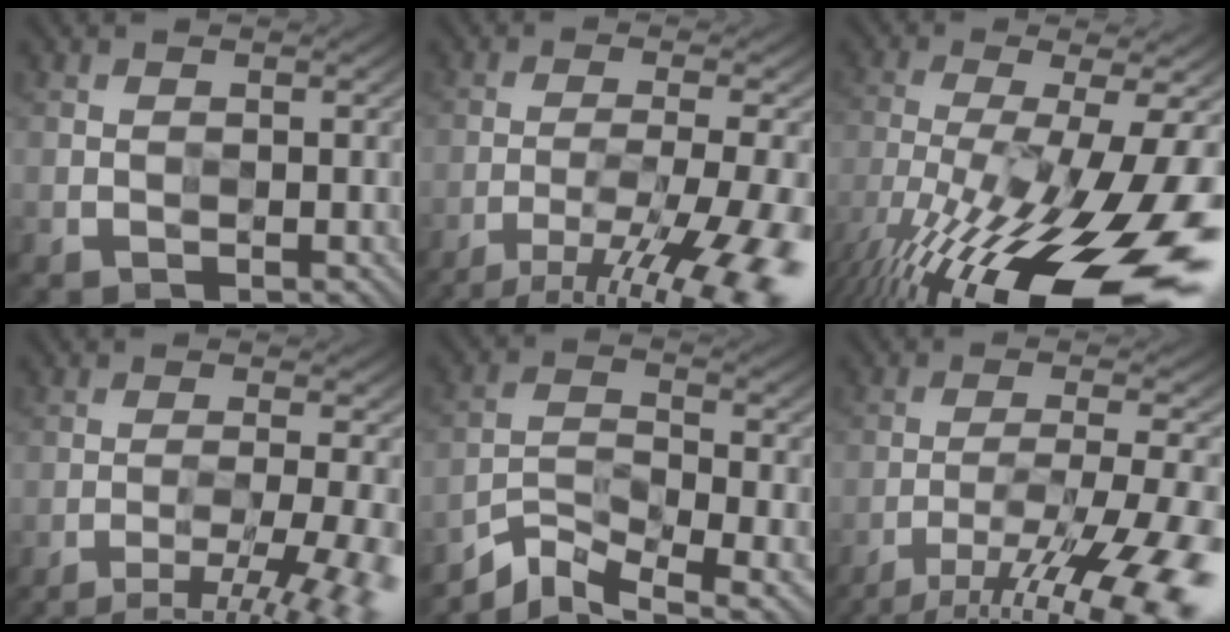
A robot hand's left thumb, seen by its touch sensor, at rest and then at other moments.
{"total": 13.8, "force": [-9.1, 2.7, 10.0], "torque": [-0.167, -0.017, -0.127]}
{"total": 19.2, "force": [-9.9, 5.3, 15.5], "torque": [-0.285, -0.008, -0.169]}
{"total": 10.1, "force": [-6.4, 1.7, 7.7], "torque": [-0.120, -0.002, -0.088]}
{"total": 7.0, "force": [-5.2, 1.9, 4.3], "torque": [-0.084, -0.010, -0.104]}
{"total": 15.4, "force": [-10.3, 3.1, 11.0], "torque": [-0.193, -0.022, -0.152]}